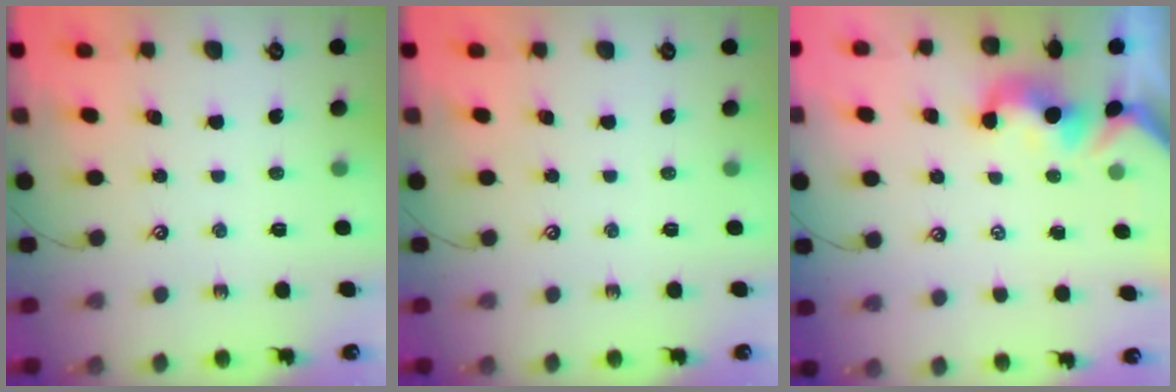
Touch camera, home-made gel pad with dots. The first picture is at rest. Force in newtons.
{"total": 0.0}
{"total": 1.1, "press": 1.0, "slide": 0.3}